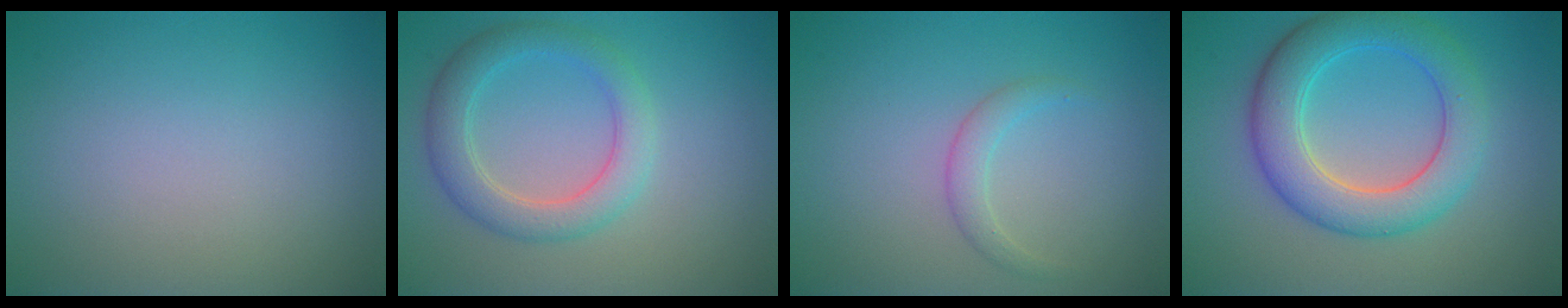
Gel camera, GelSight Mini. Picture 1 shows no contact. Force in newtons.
{"total": 3.9, "press": 3.9, "slide": 0.2}
{"total": 1.5, "press": 1.5, "slide": 0.1}
{"total": 6.4, "press": 6.4, "slide": 0.1}